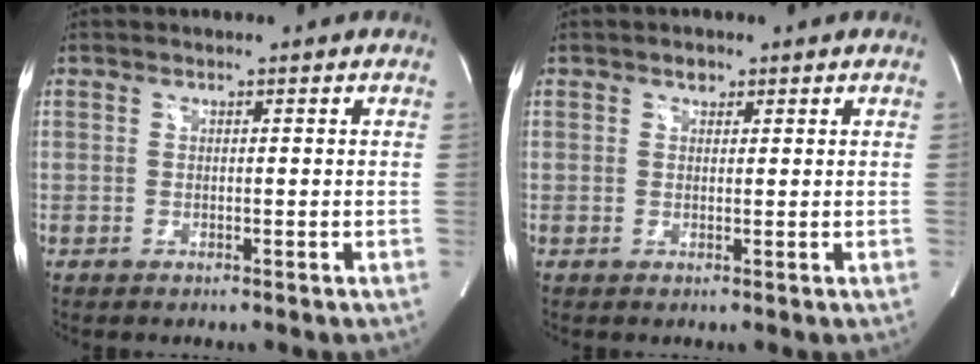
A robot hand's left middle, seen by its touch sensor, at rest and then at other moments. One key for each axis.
{"total": 1.1, "fx": 0.7, "fy": 0.8, "fz": 0.4, "tx": -0.006, "ty": 0.001, "tz": 0.011}